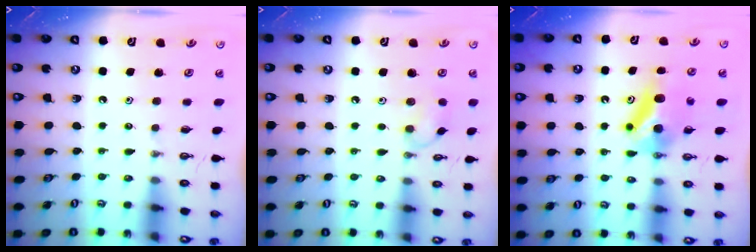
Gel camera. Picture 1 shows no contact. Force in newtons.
{"total": 7.4, "press": 7.3, "slide": 0.5}
{"total": 7.9, "press": 6.6, "slide": 4.3}